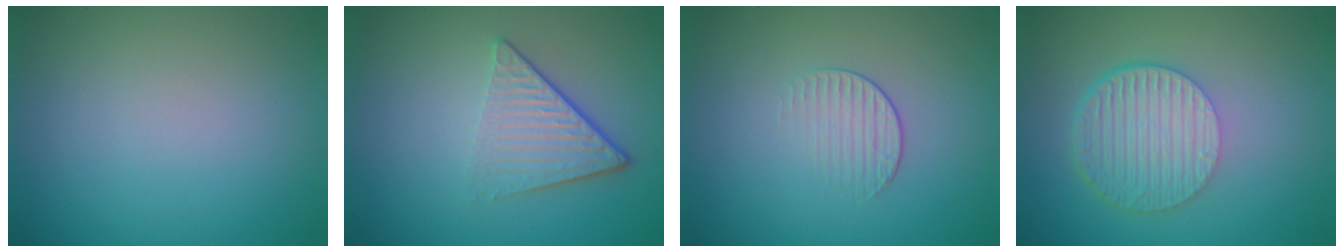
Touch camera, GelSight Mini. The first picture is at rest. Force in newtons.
{"total": 4.7, "press": 3.0, "slide": 3.7}
{"total": 1.5, "press": 0.7, "slide": 1.3}
{"total": 6.1, "press": 4.1, "slide": 4.5}